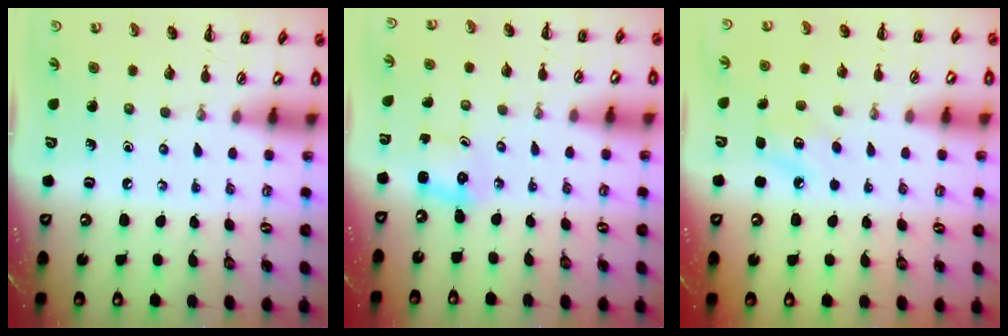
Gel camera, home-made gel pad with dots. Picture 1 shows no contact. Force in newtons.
{"total": 2.2, "press": 2.1, "slide": 0.8}
{"total": 8.2, "press": 8.0, "slide": 1.8}